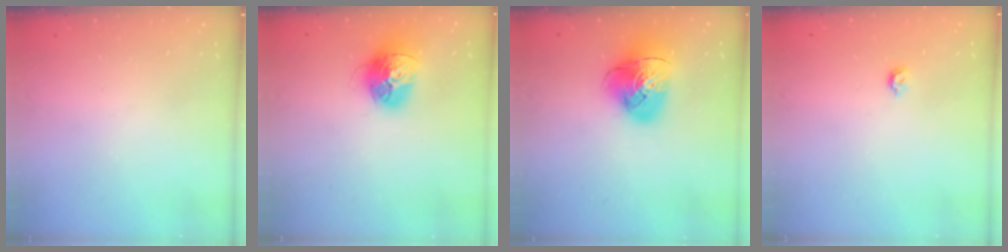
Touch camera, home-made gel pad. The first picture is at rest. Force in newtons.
{"total": 15.1, "press": 15.0, "slide": 1.5}
{"total": 13.4, "press": 13.3, "slide": 1.7}
{"total": 4.1, "press": 4.0, "slide": 0.8}